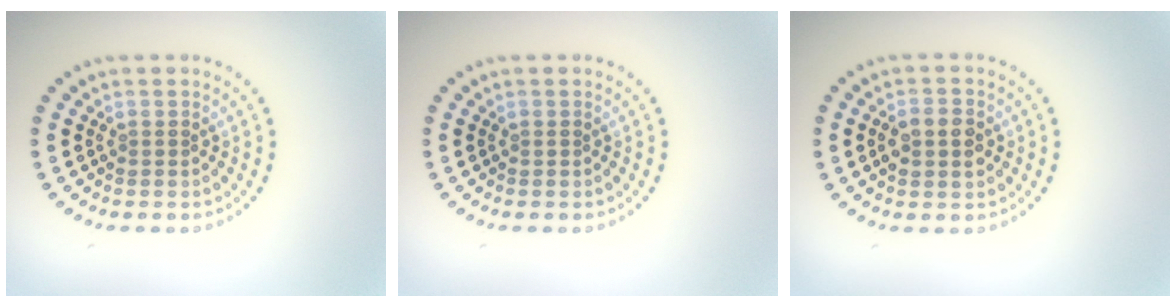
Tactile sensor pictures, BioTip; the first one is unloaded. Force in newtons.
{"total": 0.0}
{"total": 3.0, "press": 3.0, "slide": 0.0}